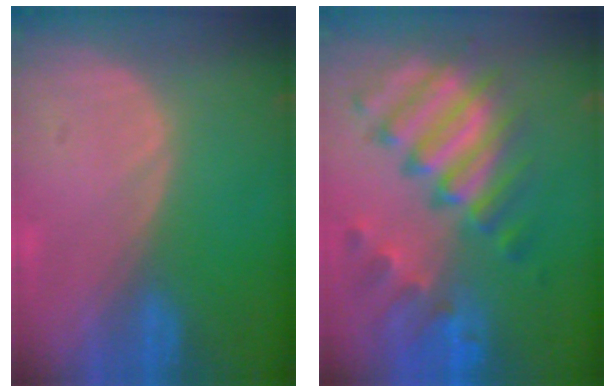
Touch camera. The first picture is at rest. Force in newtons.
{"total": 11.5, "press": 9.8, "slide": 6.0}